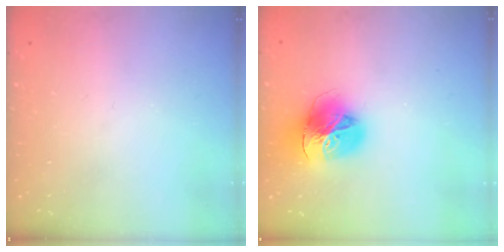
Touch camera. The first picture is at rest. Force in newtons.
{"total": 18.2, "press": 18.1, "slide": 2.0}